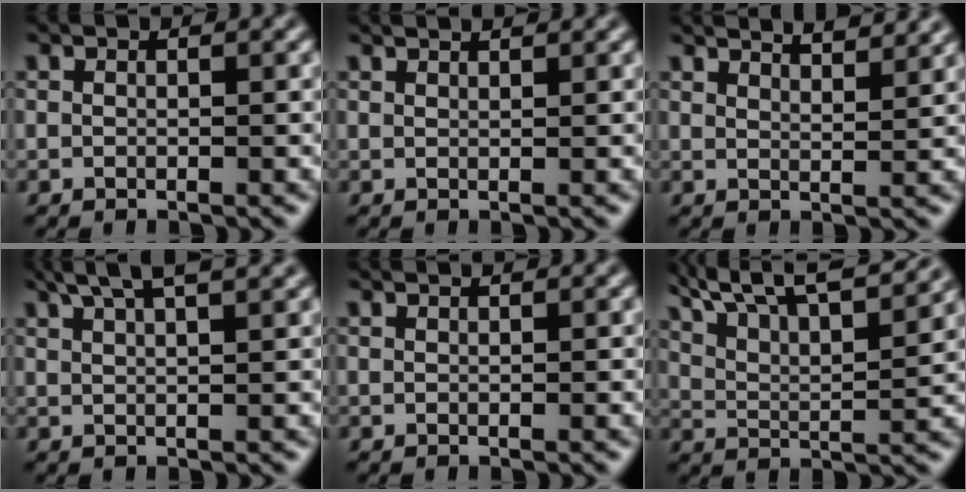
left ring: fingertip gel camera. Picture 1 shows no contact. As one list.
[{"total": 2.3, "force": [1.9, 0.7, 1.1], "torque": [-0.005, 0.027, 0.004]}, {"total": 6.1, "force": [5.2, 1.5, 2.8], "torque": [-0.027, 0.028, 0.044]}, {"total": 6.2, "force": [4.4, 1.7, 4.0], "torque": [-0.061, 0.035, 0.049]}, {"total": 1.3, "force": [1.0, 0.5, 0.6], "torque": [0.001, 0.015, -0.005]}, {"total": 12.7, "force": [9.3, 3.9, 7.8], "torque": [-0.146, 0.034, 0.127]}]